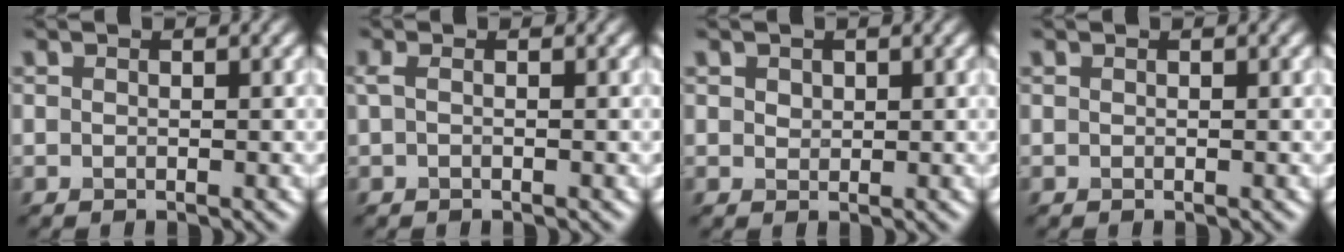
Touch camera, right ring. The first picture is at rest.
{"total": 0.5, "force": [-0.4, -0.2, 0.3], "torque": [-0.020, 0.000, 0.008]}
{"total": 0.8, "force": [-0.1, -0.3, -0.8], "torque": [-0.002, 0.002, 0.022]}
{"total": 0.0}